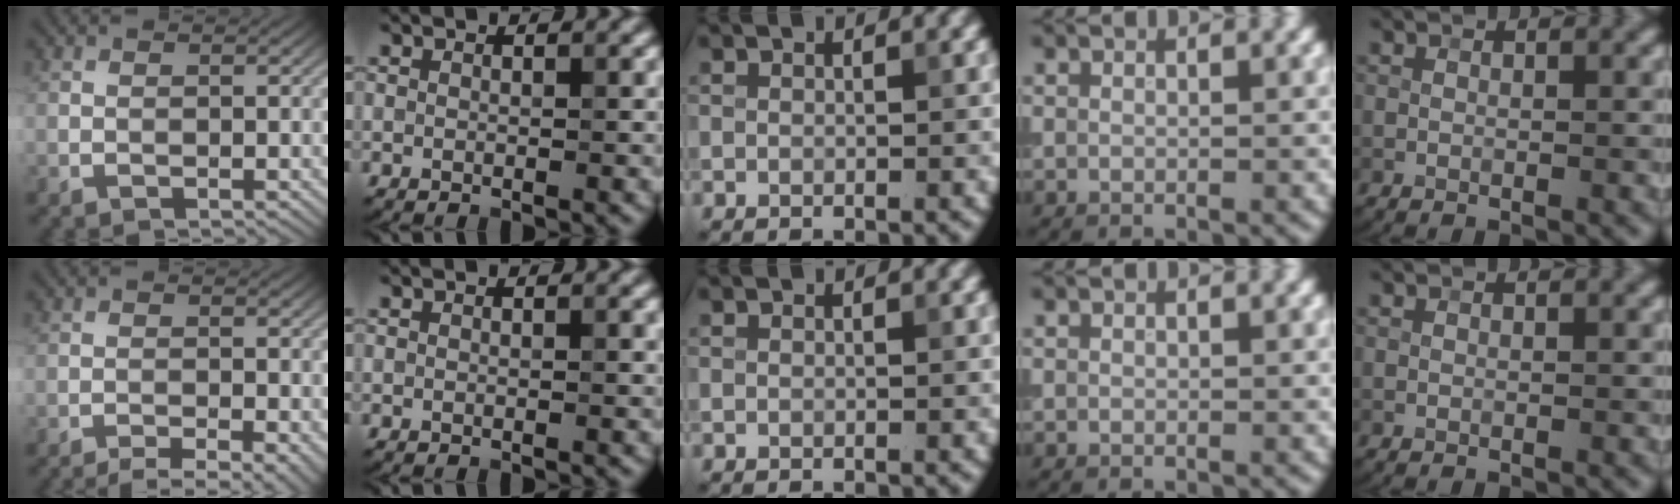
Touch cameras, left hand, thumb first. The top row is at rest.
{"thumb": {"total": 5.4, "force": [-3.9, 1.0, 3.7], "torque": [-0.058, -0.002, -0.062]}}